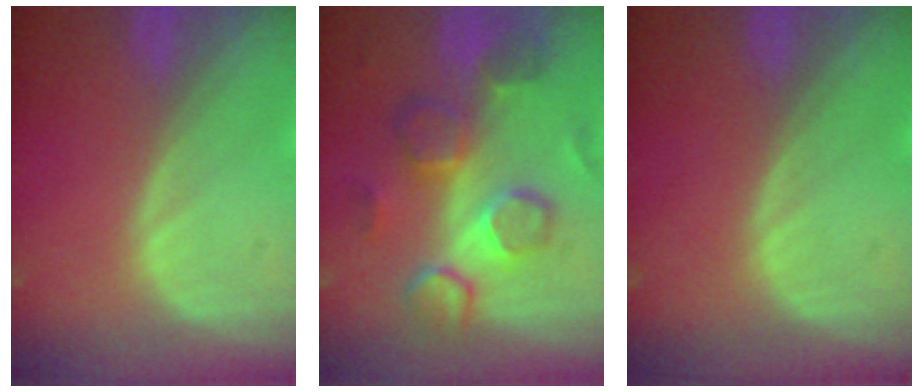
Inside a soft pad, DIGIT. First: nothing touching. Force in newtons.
{"total": 9.4, "press": 8.8, "slide": 3.4}
{"total": 0.0}